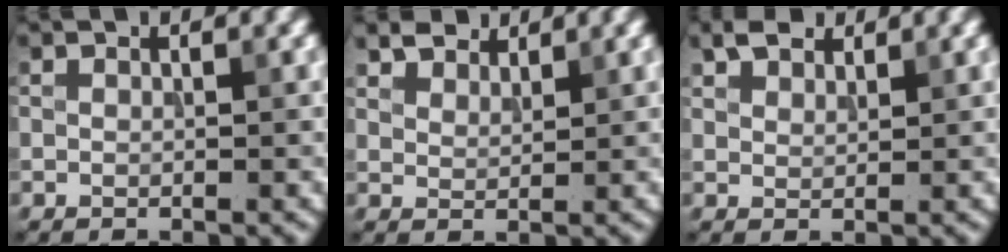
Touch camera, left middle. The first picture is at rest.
{"total": 3.2, "force": [2.8, 1.3, 0.8], "torque": [-0.024, -0.013, 0.064]}
{"total": 2.2, "force": [1.7, 1.1, 0.7], "torque": [-0.017, 0.006, 0.035]}